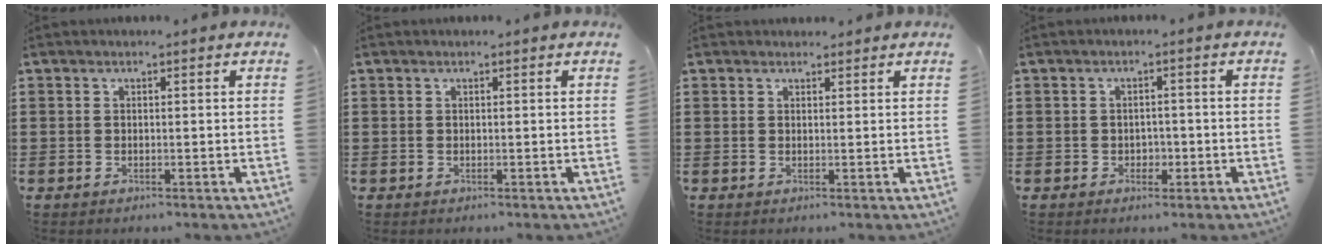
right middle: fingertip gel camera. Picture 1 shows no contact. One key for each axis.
{"total": 0.0}
{"total": 1.1, "fx": 1.0, "fy": 0.3, "fz": -0.1, "tx": 0.007, "ty": -0.003, "tz": 0.018}
{"total": 1.6, "fx": -0.7, "fy": 1.4, "fz": 0.4, "tx": -0.011, "ty": -0.001, "tz": -0.016}